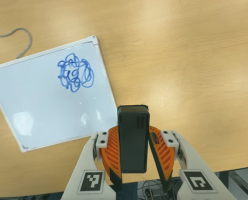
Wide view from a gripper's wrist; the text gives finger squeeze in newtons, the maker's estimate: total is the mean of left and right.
{"total": 4.8, "left": 4.4, "right": 5.2}